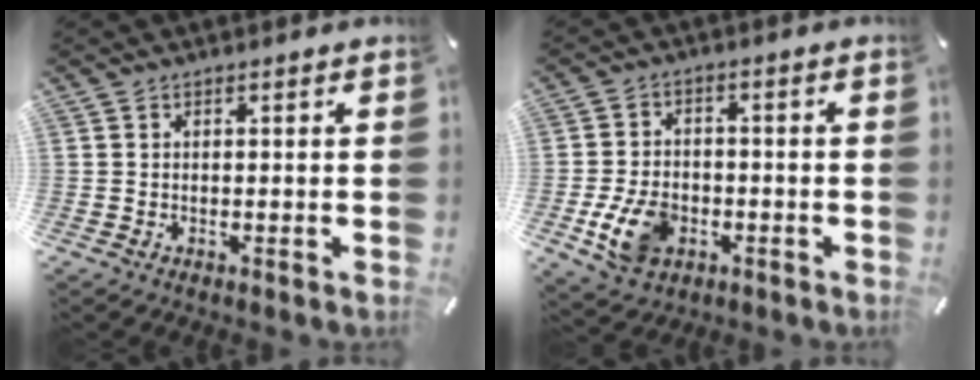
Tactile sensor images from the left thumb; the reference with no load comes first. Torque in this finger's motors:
{"motor_torque": [1.29, 1.43, 0.88, 0.58, 0.36]}